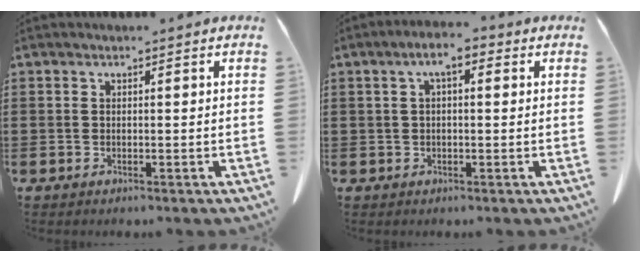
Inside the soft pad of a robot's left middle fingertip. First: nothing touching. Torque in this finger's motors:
{"motor_torque": [0.60, -0.39, 0.20, 0.04]}